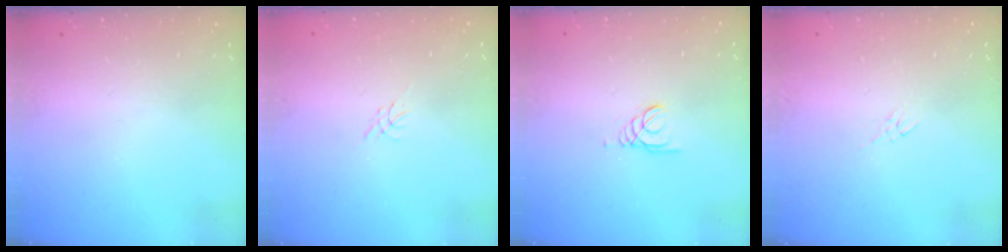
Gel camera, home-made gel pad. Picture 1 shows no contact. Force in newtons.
{"total": 0.0}
{"total": 1.0, "press": 1.0, "slide": 0.1}
{"total": 2.7, "press": 2.5, "slide": 0.9}